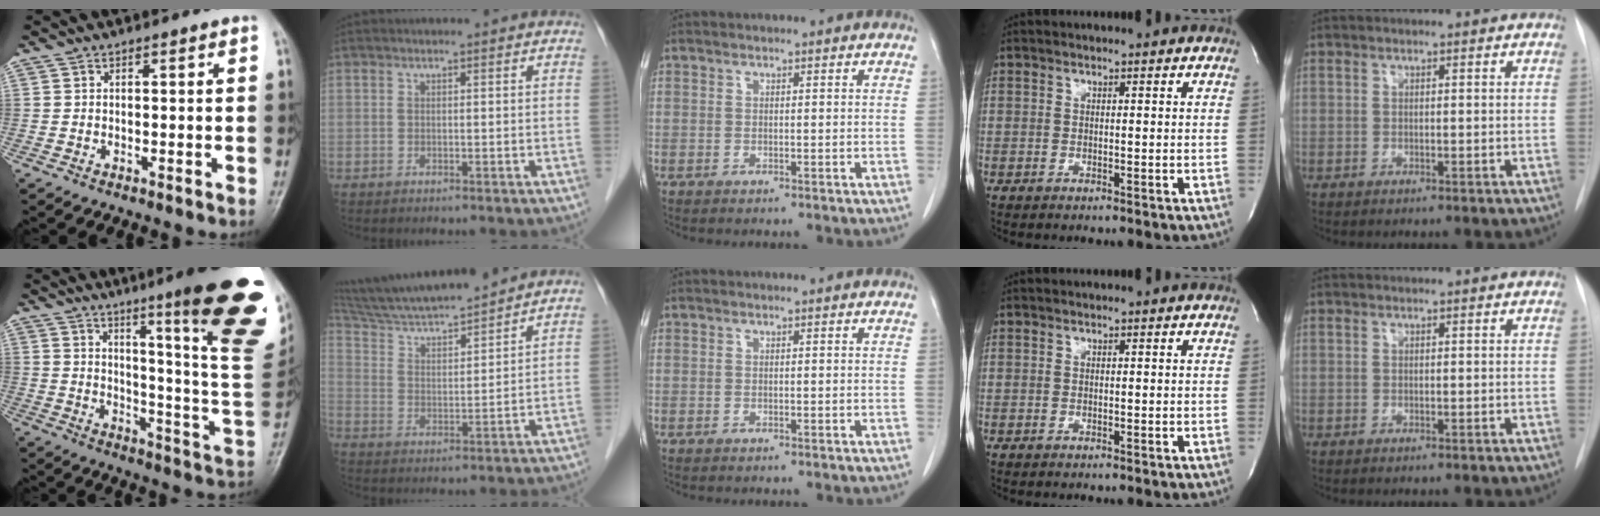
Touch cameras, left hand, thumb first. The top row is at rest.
{"thumb": {"total": 27.2, "force": [14.4, 3.1, 22.9], "torque": [-0.231, -0.070, 0.198]}, "index": {"total": 15.1, "force": [13.8, 0.4, 6.0], "torque": [-0.112, 0.004, 0.237]}}